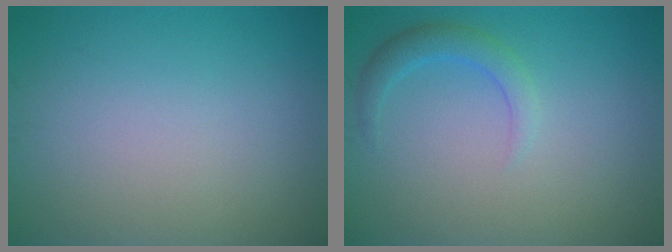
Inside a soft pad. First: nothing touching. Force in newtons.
{"total": 2.1, "press": 2.1, "slide": 0.1}